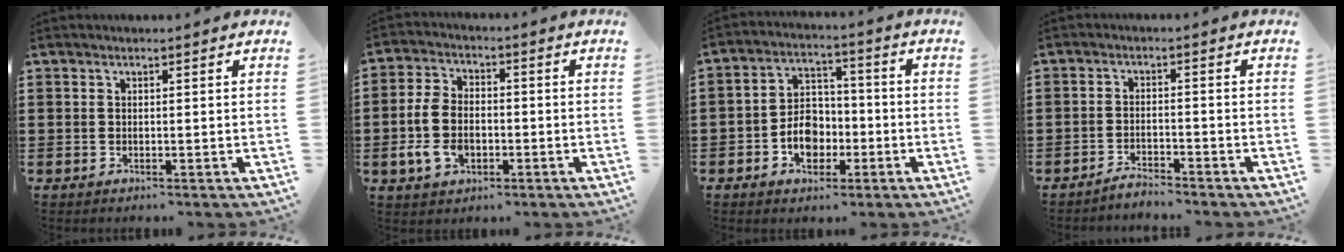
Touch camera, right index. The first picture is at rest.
{"total": 7.2, "force": [-1.7, 4.8, 5.1], "torque": [-0.126, 0.003, -0.039]}
{"total": 6.2, "force": [-2.1, 4.8, 3.4], "torque": [-0.046, 0.002, -0.043]}
{"total": 2.4, "force": [-2.4, 0.0, 0.1], "torque": [-0.008, 0.004, -0.050]}